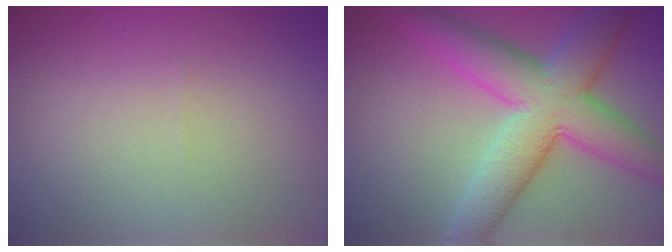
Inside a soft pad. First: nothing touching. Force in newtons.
{"total": 8.7, "press": 8.7, "slide": 0.2}